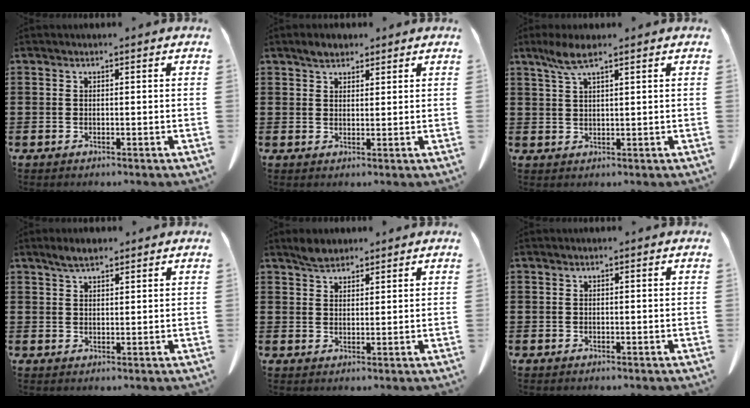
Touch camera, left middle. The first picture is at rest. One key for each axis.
{"total": 2.4, "fx": 2.1, "fy": 0.8, "fz": 0.7, "tx": -0.009, "ty": 0.003, "tz": 0.039}
{"total": 4.3, "fx": 2.8, "fy": 0.6, "fz": 3.2, "tx": -0.070, "ty": 0.002, "tz": 0.050}
{"total": 2.6, "fx": 2.2, "fy": 0.4, "fz": 1.3, "tx": -0.028, "ty": 0.004, "tz": 0.042}
{"total": 2.7, "fx": 2.5, "fy": 0.8, "fz": 0.7, "tx": -0.017, "ty": 0.005, "tz": 0.049}
{"total": 0.0}